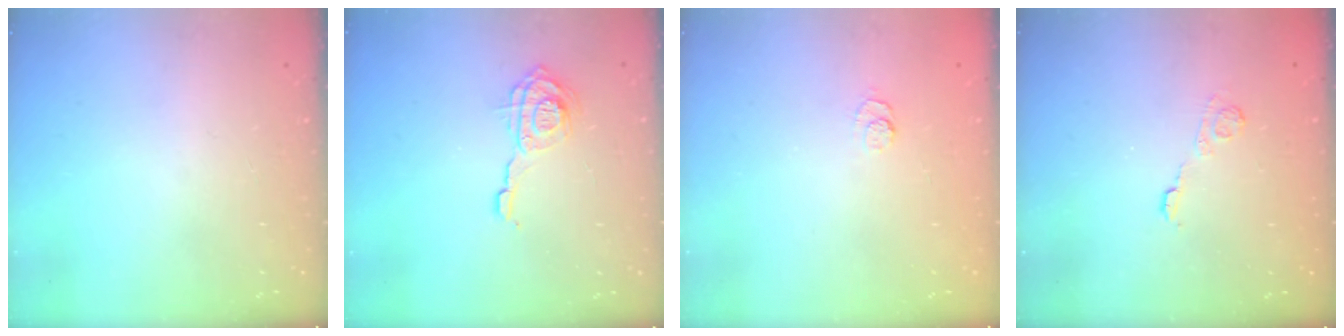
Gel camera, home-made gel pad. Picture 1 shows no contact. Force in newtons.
{"total": 10.0, "press": 10.0, "slide": 0.8}
{"total": 2.4, "press": 2.0, "slide": 1.4}
{"total": 4.2, "press": 3.9, "slide": 1.4}